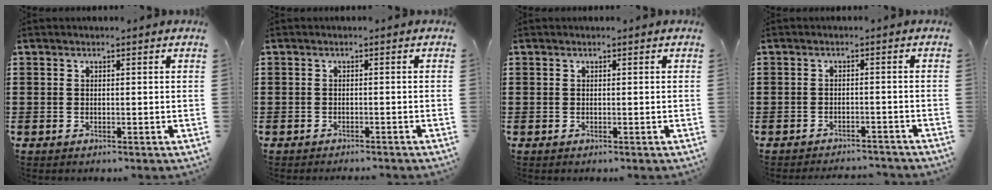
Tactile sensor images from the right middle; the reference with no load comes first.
{"total": 0.8, "force": [-0.8, -0.1, 0.0], "torque": [-0.004, -0.001, -0.016]}
{"total": 0.0}
{"total": 2.1, "force": [-2.1, 0.0, 0.1], "torque": [-0.008, -0.001, -0.044]}